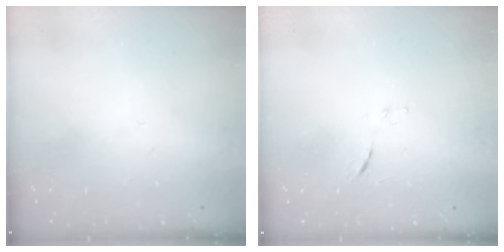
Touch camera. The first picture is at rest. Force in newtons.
{"total": 5.0, "press": 5.0, "slide": 0.6}